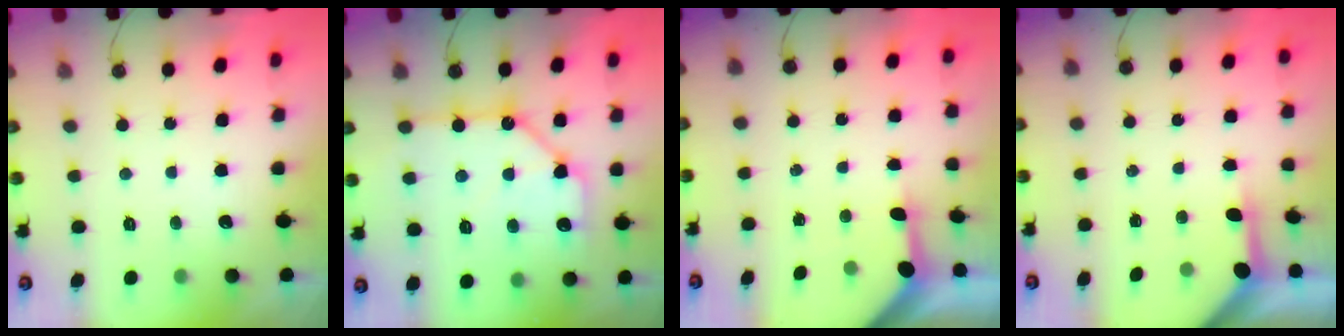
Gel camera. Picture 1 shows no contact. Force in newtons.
{"total": 13.5, "press": 13.4, "slide": 1.5}
{"total": 3.4, "press": 3.3, "slide": 0.4}
{"total": 3.5, "press": 3.4, "slide": 0.4}